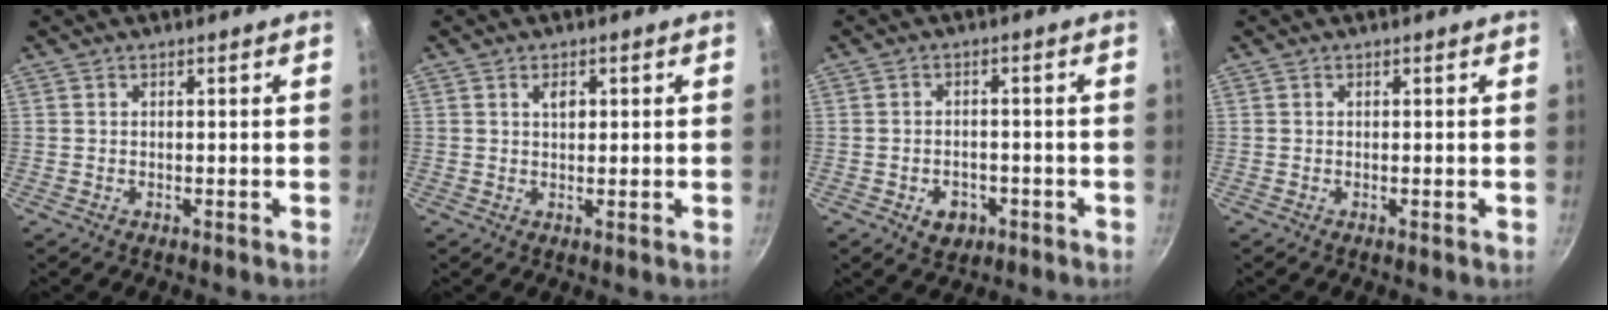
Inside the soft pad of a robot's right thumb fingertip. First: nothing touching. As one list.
[{"total": 2.4, "force": [0.8, 1.4, 1.8], "torque": [-0.019, -0.002, 0.010]}, {"total": 4.7, "force": [-2.0, 3.5, 2.5], "torque": [-0.027, 0.014, -0.022]}, {"total": 0.0}]